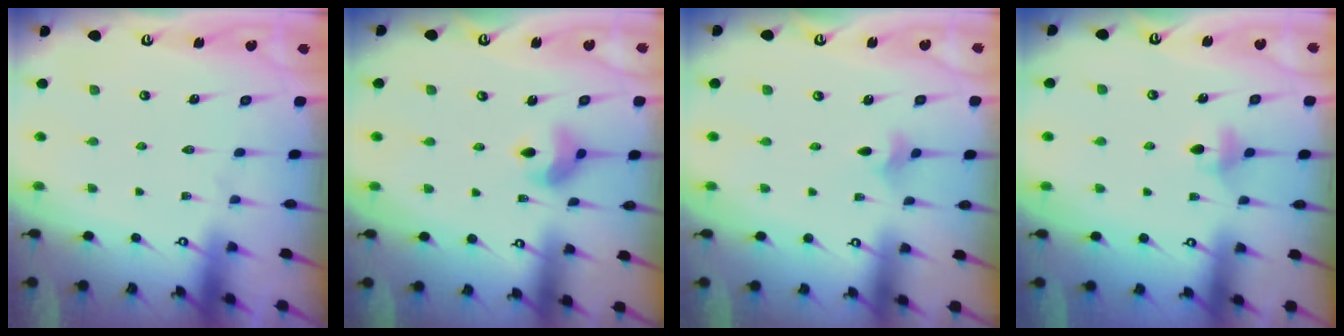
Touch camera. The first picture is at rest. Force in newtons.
{"total": 9.2, "press": 9.1, "slide": 1.5}
{"total": 2.5, "press": 2.5, "slide": 0.6}
{"total": 4.3, "press": 4.2, "slide": 0.7}